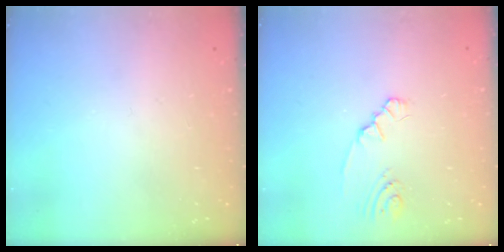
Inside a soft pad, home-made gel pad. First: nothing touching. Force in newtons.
{"total": 1.7, "press": 1.7, "slide": 0.3}